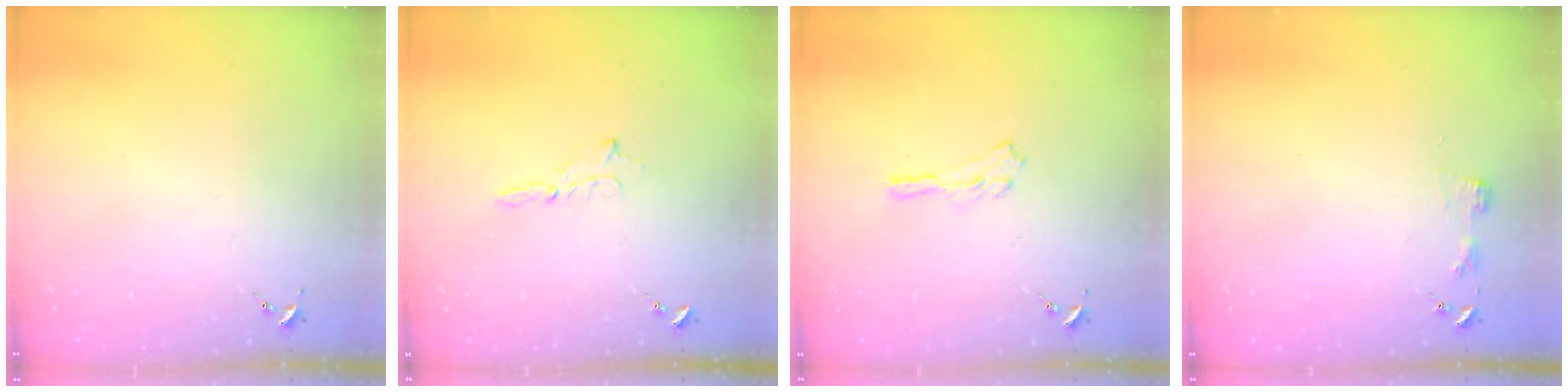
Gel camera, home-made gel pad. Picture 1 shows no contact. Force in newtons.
{"total": 2.3, "press": 2.3, "slide": 0.2}
{"total": 3.8, "press": 3.8, "slide": 0.3}
{"total": 2.9, "press": 2.9, "slide": 0.3}